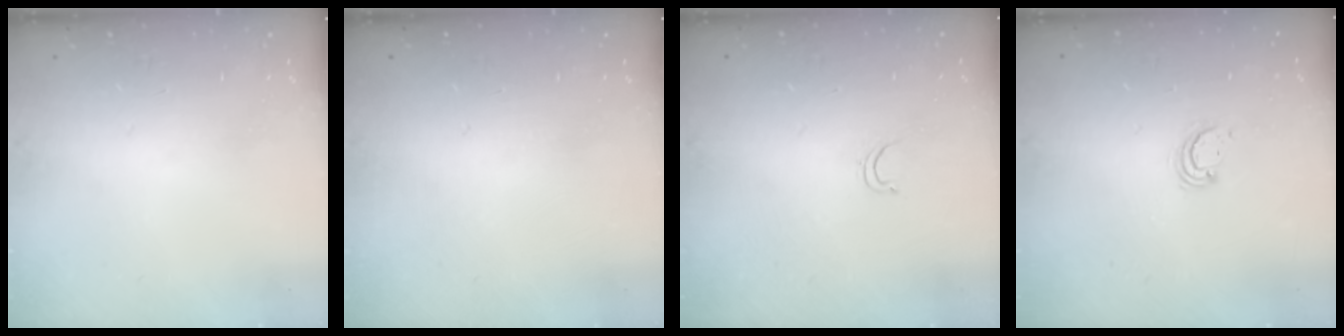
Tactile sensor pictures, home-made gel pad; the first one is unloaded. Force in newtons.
{"total": 0.0}
{"total": 2.6, "press": 2.5, "slide": 0.4}
{"total": 2.6, "press": 2.6, "slide": 0.3}